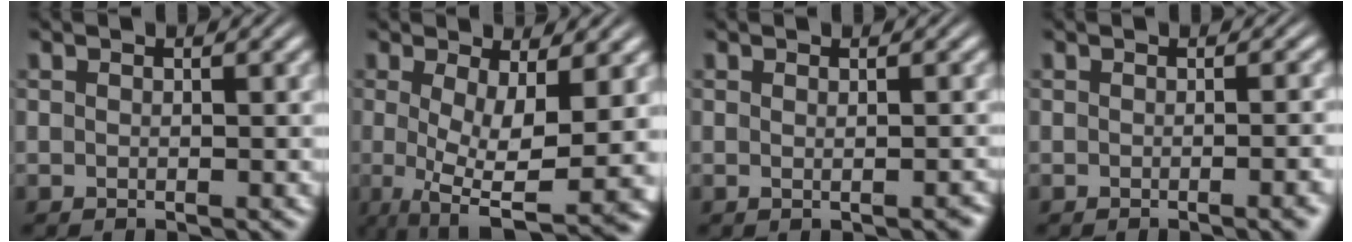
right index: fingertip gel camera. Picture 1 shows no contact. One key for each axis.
{"total": 8.7, "fx": -2.3, "fy": 3.0, "fz": 7.8, "tx": -0.131, "ty": -0.052, "tz": -0.010}
{"total": 0.8, "fx": -0.4, "fy": -0.3, "fz": 0.7, "tx": -0.006, "ty": -0.002, "tz": -0.005}
{"total": 1.4, "fx": -0.8, "fy": -0.2, "fz": 1.1, "tx": -0.012, "ty": 0.006, "tz": -0.015}